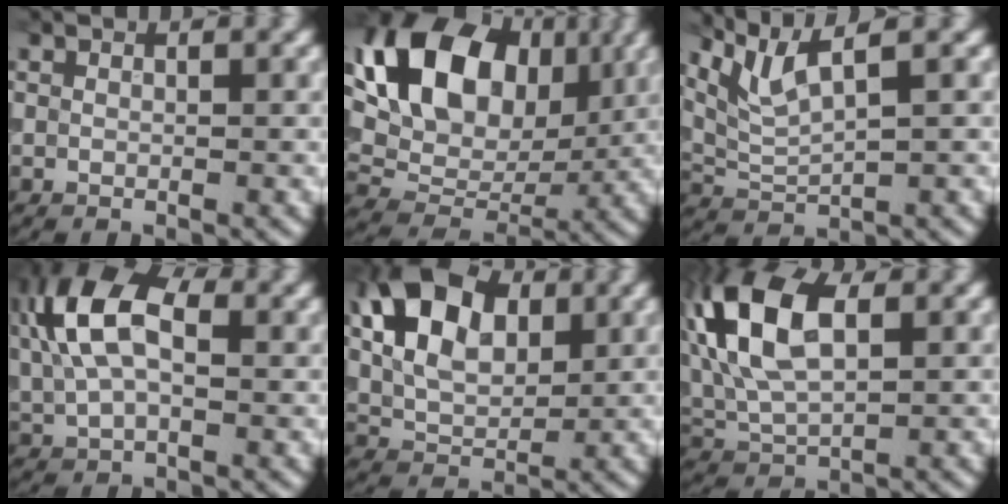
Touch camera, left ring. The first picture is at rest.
{"total": 12.9, "force": [4.3, 8.8, 8.3], "torque": [-0.150, 0.012, 0.068]}
{"total": 4.4, "force": [2.9, 0.8, 3.2], "torque": [-0.075, 0.004, 0.066]}
{"total": 8.4, "force": [2.3, 4.6, 6.7], "torque": [-0.154, 0.017, 0.035]}
{"total": 9.1, "force": [2.7, 5.7, 6.6], "torque": [-0.130, 0.011, 0.043]}
{"total": 11.0, "force": [2.7, 5.9, 8.8], "torque": [-0.197, 0.021, 0.042]}